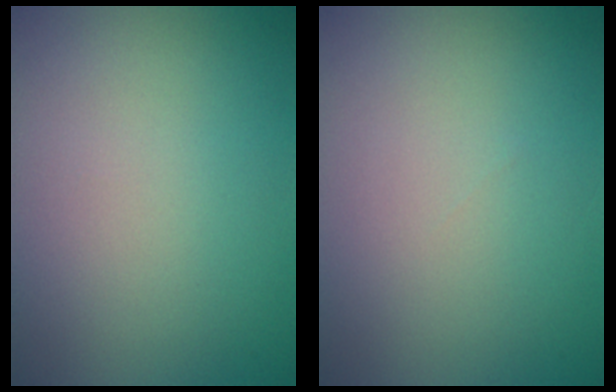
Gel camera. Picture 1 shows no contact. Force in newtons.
{"total": 0.0}